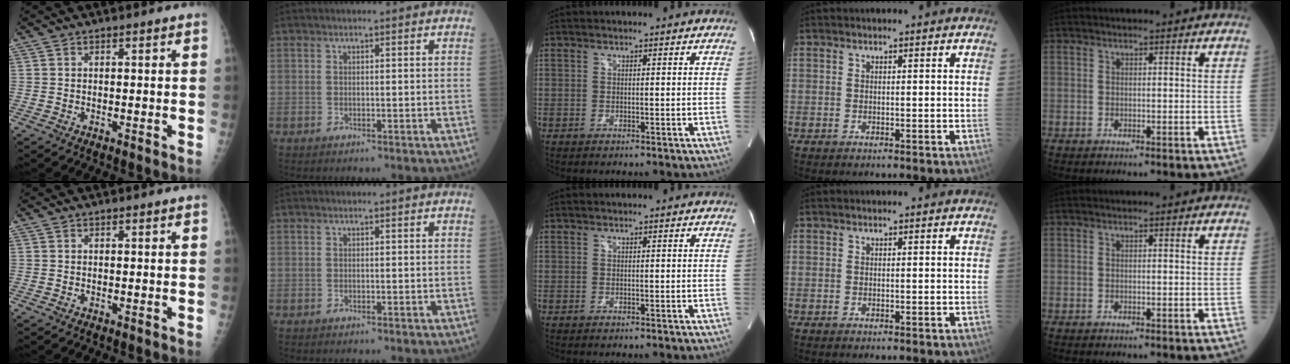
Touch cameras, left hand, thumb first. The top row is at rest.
{}